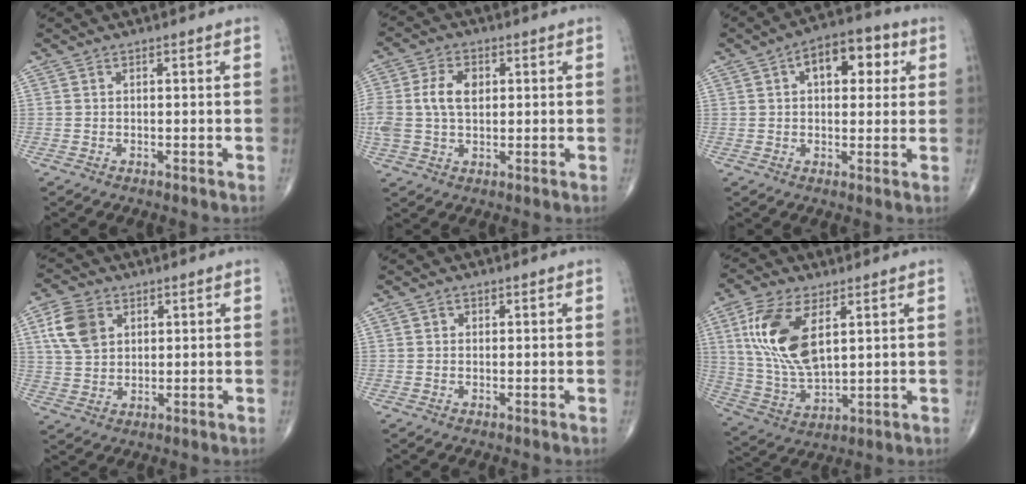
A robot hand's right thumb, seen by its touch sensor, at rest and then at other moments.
{"total": 8.8, "force": [1.3, 5.8, 6.6], "torque": [-0.142, 0.011, 0.029]}
{"total": 10.5, "force": [3.3, 5.9, 8.1], "torque": [-0.080, 0.016, 0.041]}
{"total": 8.6, "force": [3.1, 6.2, 5.1], "torque": [-0.089, -0.006, 0.062]}
{"total": 0.9, "force": [0.4, 0.8, 0.2], "torque": [0.003, -0.001, 0.004]}
{"total": 15.6, "force": [5.1, 7.6, 12.6], "torque": [-0.255, -0.017, 0.107]}